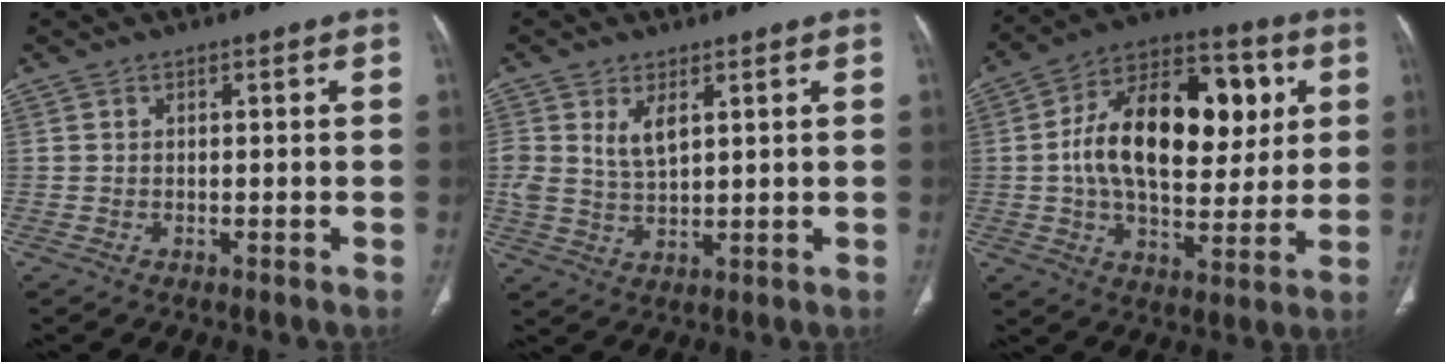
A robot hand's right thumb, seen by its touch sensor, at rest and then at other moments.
{"total": 4.9, "force": [2.1, 2.5, 3.6], "torque": [-0.066, -0.012, 0.048]}
{"total": 24.0, "force": [4.0, 13.6, 19.4], "torque": [-0.287, 0.011, 0.058]}